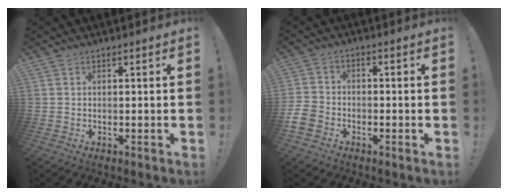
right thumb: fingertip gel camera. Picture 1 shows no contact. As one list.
[{"total": 6.6, "force": [-3.7, 4.6, 2.9], "torque": [-0.075, 0.022, -0.068]}]